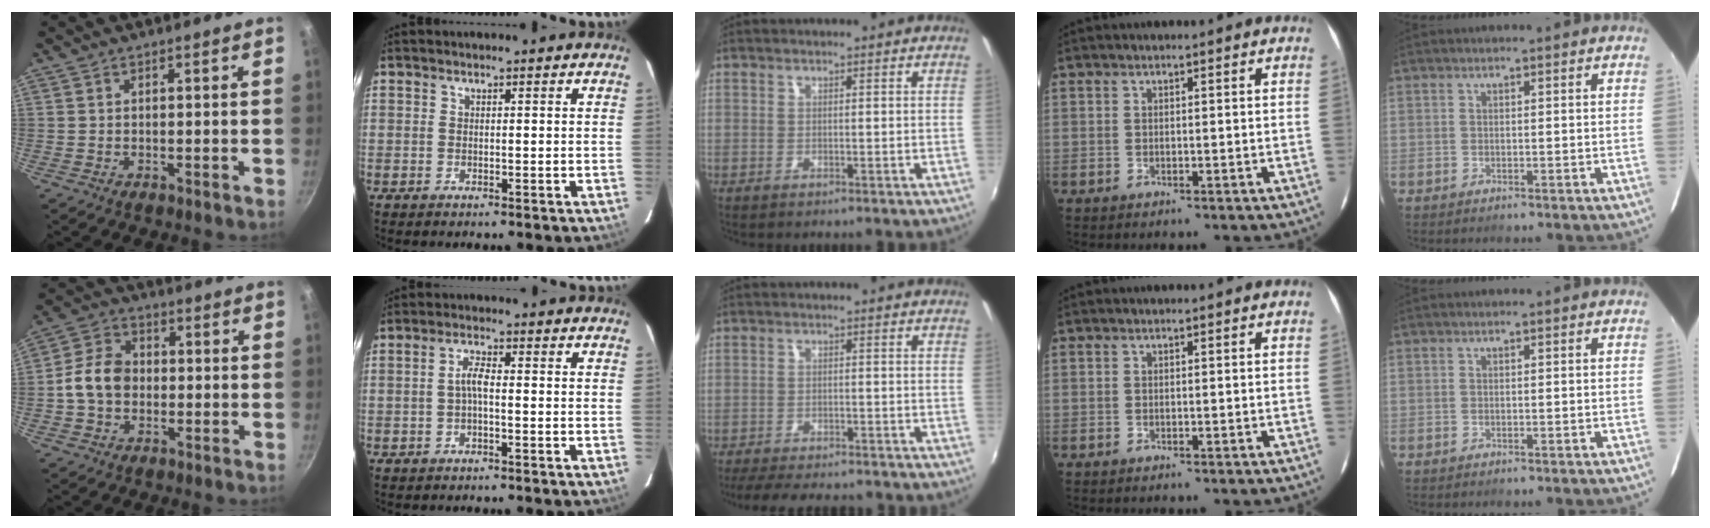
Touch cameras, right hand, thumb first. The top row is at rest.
{"thumb": {"total": 8.7, "force": [-0.9, 6.7, 5.5], "torque": [-0.078, 0.026, -0.030]}, "index": {"total": 2.4, "force": [-0.7, 0.5, 2.3], "torque": [-0.049, 0.008, -0.014]}, "middle": {"total": 11.0, "force": [-9.6, 2.6, 4.8], "torque": [-0.110, -0.018, -0.143]}}